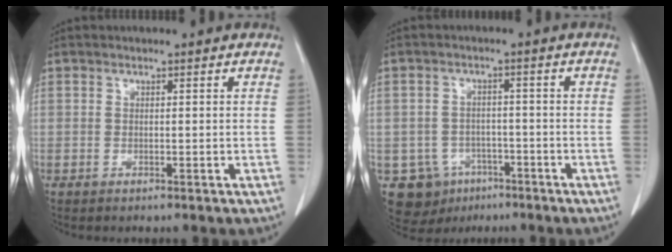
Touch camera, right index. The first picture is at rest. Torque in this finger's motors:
{"motor_torque": [-0.16, 0.07, -0.46, -0.18]}